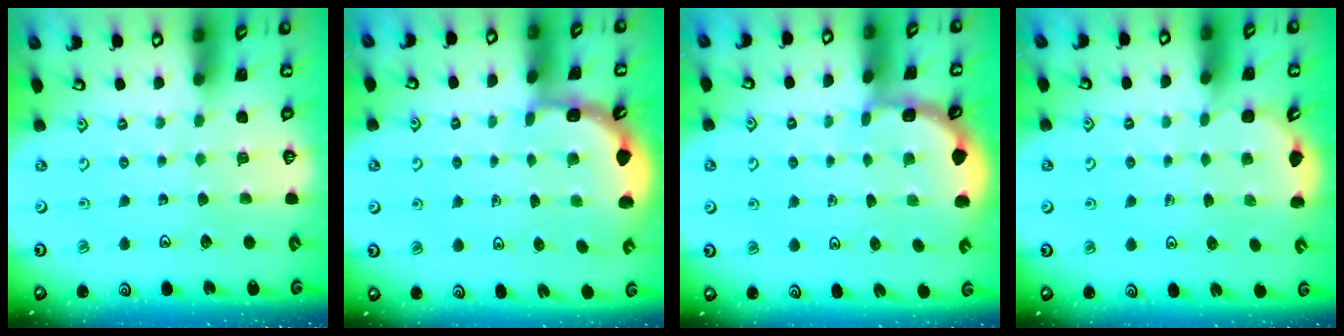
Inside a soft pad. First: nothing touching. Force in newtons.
{"total": 1.9, "press": 1.8, "slide": 0.6}
{"total": 2.0, "press": 2.0, "slide": 0.2}
{"total": 2.3, "press": 1.8, "slide": 1.4}